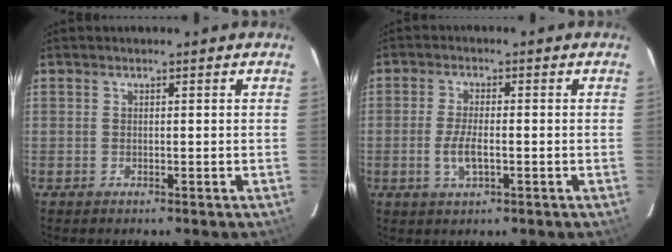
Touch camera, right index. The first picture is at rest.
{"total": 4.7, "force": [-1.3, 1.5, 4.3], "torque": [-0.089, -0.005, -0.025]}